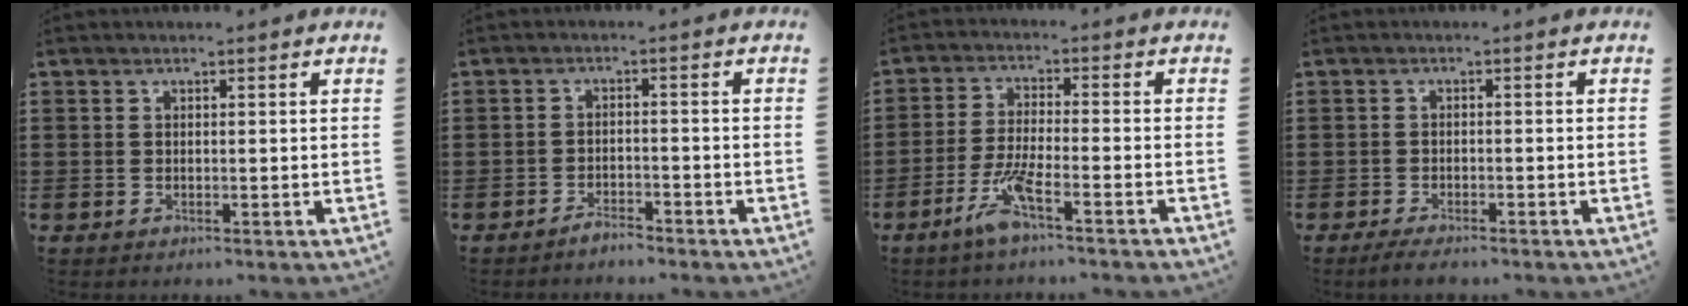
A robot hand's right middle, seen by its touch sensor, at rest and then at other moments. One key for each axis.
{"total": 2.3, "fx": -2.2, "fy": 0.4, "fz": 0.4, "tx": -0.013, "ty": 0.003, "tz": -0.043}
{"total": 5.9, "fx": -3.8, "fy": 0.6, "fz": 4.4, "tx": -0.099, "ty": -0.007, "tz": -0.073}
{"total": 2.1, "fx": -1.9, "fy": 0.4, "fz": 0.8, "tx": -0.024, "ty": 0.000, "tz": -0.039}